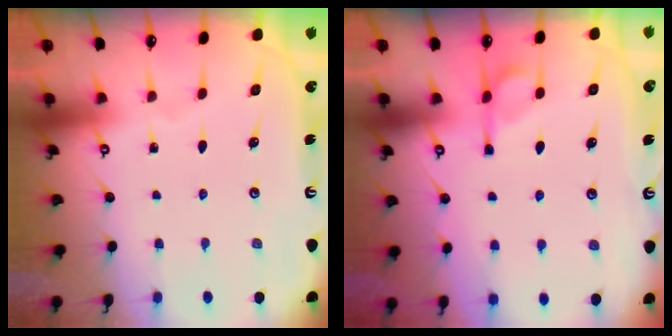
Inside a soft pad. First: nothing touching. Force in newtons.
{"total": 4.5, "press": 4.4, "slide": 0.8}